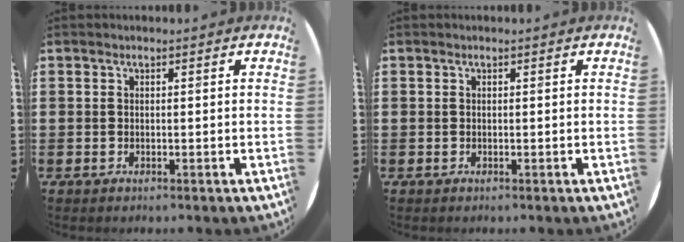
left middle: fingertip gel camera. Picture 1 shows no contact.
{"total": 0.0}